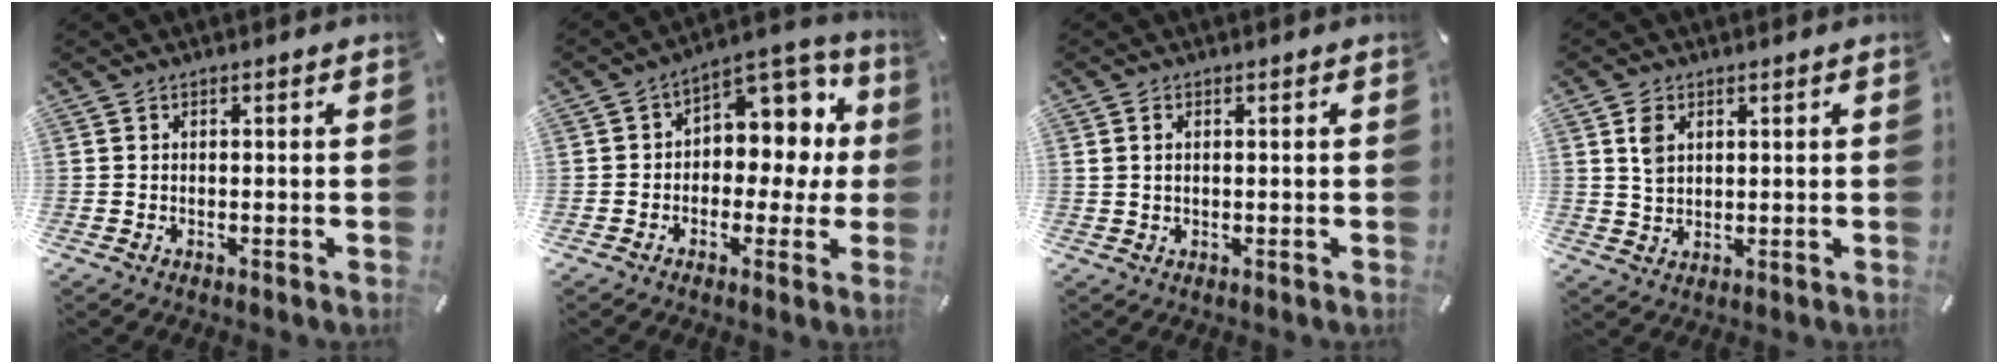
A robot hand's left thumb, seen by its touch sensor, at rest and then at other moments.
{"total": 9.8, "force": [2.3, 7.2, 6.2], "torque": [-0.077, -0.021, 0.042]}
{"total": 1.6, "force": [0.4, 1.1, 1.0], "torque": [-0.023, 0.005, 0.006]}
{"total": 4.3, "force": [1.8, 3.3, 2.1], "torque": [-0.040, 0.003, 0.033]}